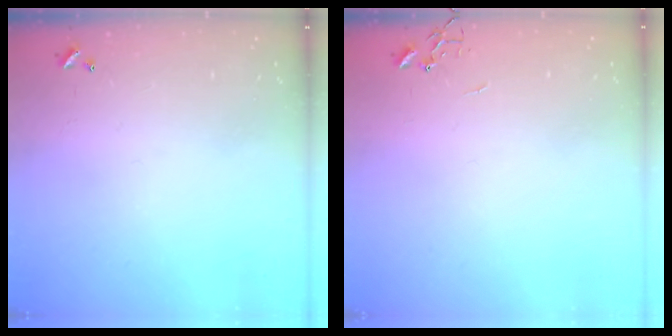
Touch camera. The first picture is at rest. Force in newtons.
{"total": 0.0}